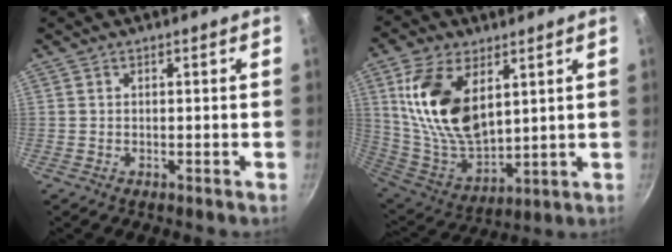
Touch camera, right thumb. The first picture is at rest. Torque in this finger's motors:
{"motor_torque": [0.73, 3.00, 1.86, 0.26, 0.34]}